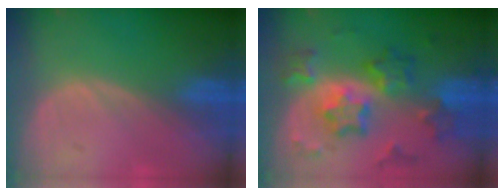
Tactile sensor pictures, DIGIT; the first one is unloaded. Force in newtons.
{"total": 9.4, "press": 9.3, "slide": 0.7}